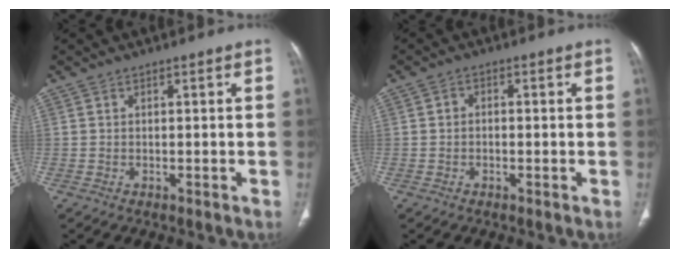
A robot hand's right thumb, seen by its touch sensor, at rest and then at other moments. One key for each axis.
{"total": 1.2, "fx": -0.3, "fy": 1.1, "fz": 0.5, "tx": -0.001, "ty": 0.004, "tz": -0.009}